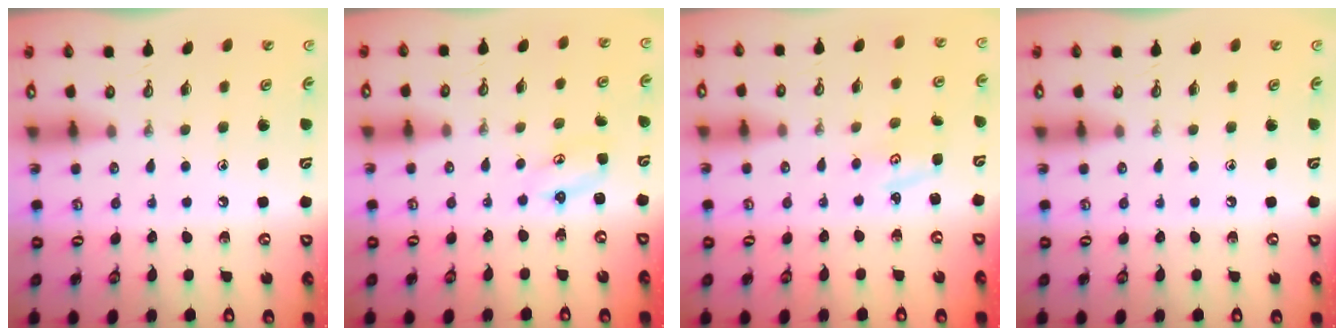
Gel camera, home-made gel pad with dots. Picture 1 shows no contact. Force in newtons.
{"total": 3.5, "press": 3.5, "slide": 0.4}
{"total": 2.3, "press": 2.3, "slide": 0.3}
{"total": 0.0}